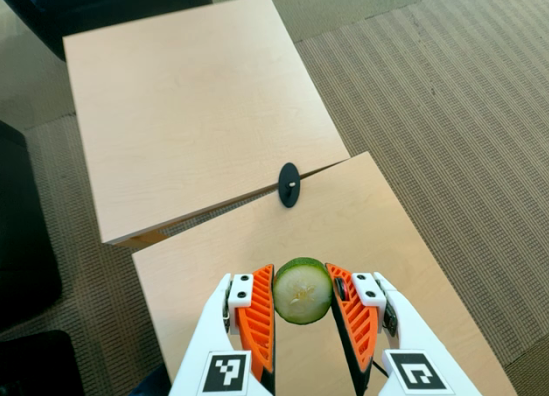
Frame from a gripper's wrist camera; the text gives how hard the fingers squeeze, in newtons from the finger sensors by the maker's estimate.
{"total": 12.3, "left": 12.9, "right": 11.6}